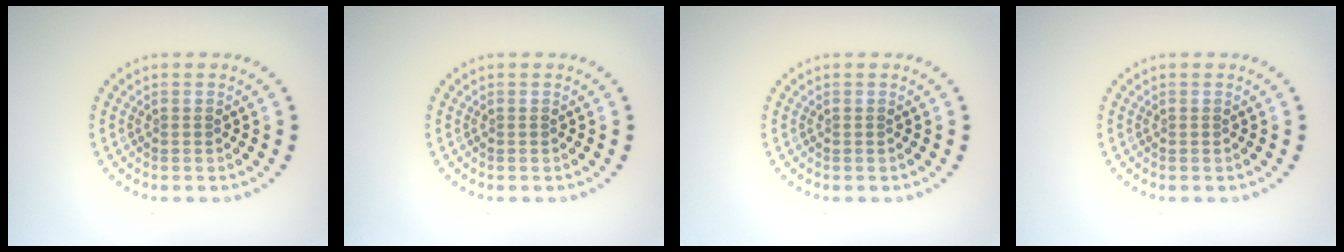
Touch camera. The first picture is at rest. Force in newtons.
{"total": 0.0}
{"total": 0.0}
{"total": 0.0}